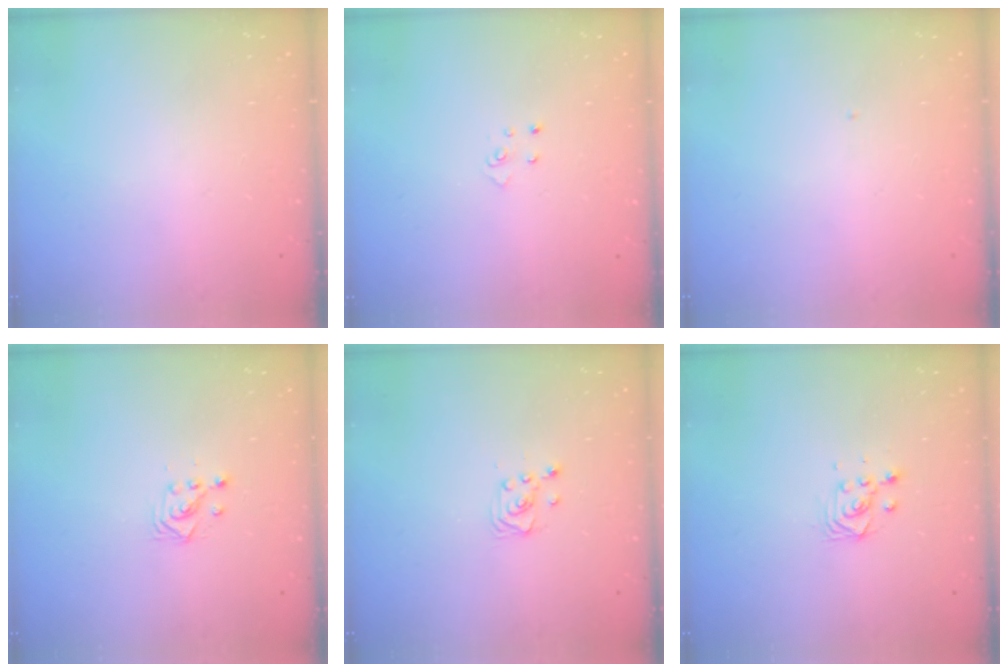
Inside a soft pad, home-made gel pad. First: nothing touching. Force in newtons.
{"total": 2.6, "press": 2.6, "slide": 0.3}
{"total": 0.0}
{"total": 3.0, "press": 3.0, "slide": 0.1}
{"total": 2.9, "press": 2.9, "slide": 0.4}
{"total": 4.3, "press": 4.3, "slide": 0.6}